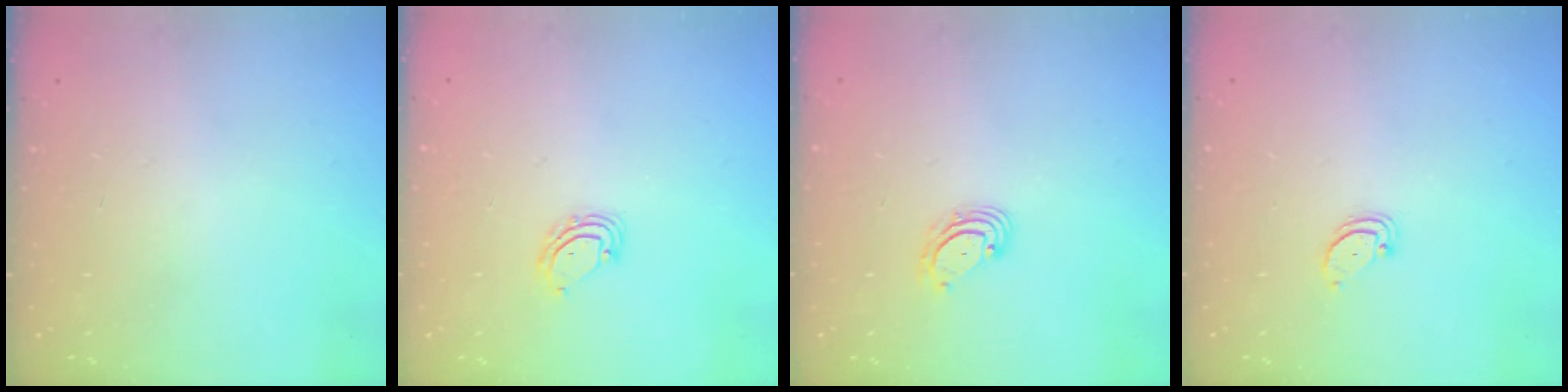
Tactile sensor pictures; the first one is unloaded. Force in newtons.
{"total": 5.0, "press": 5.0, "slide": 0.4}
{"total": 3.7, "press": 3.7, "slide": 0.4}
{"total": 1.5, "press": 1.5, "slide": 0.2}